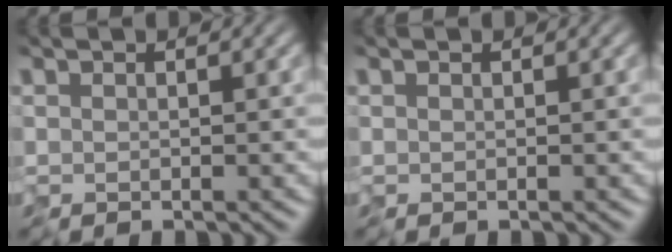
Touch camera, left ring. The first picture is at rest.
{"total": 0.0}